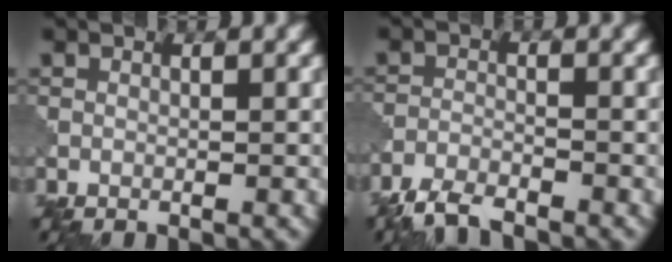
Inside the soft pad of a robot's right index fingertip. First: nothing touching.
{"total": 3.7, "force": [-3.4, 0.6, 1.3], "torque": [-0.028, -0.006, -0.074]}